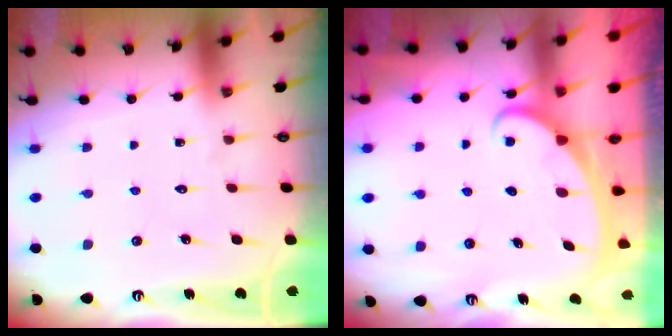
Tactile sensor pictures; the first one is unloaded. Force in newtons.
{"total": 2.6, "press": 2.6, "slide": 0.3}